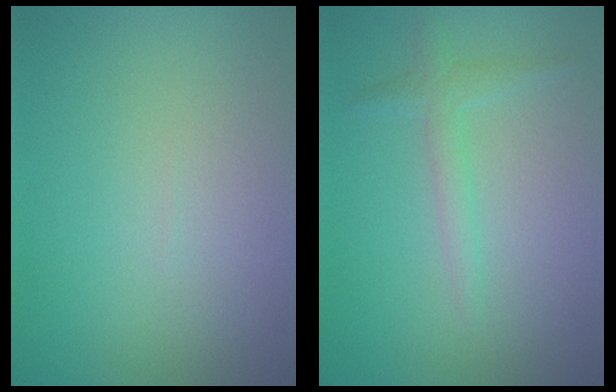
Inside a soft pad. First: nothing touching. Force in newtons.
{"total": 1.8, "press": 1.7, "slide": 0.1}